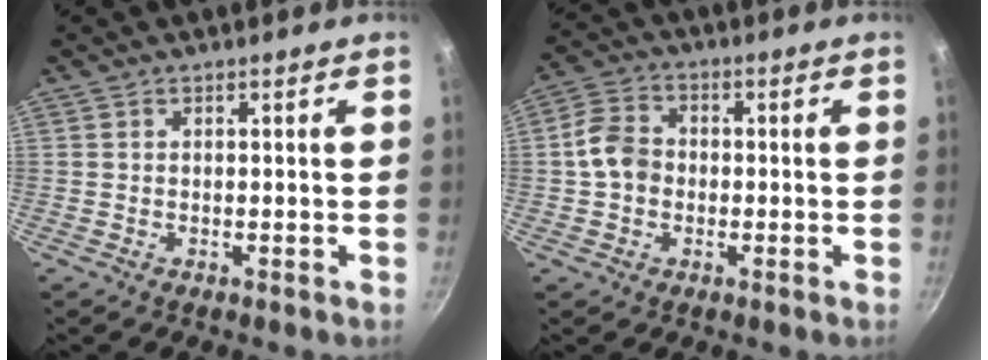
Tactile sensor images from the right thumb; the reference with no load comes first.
{"total": 6.9, "force": [-0.6, 5.6, 4.1], "torque": [-0.057, 0.019, -0.024]}